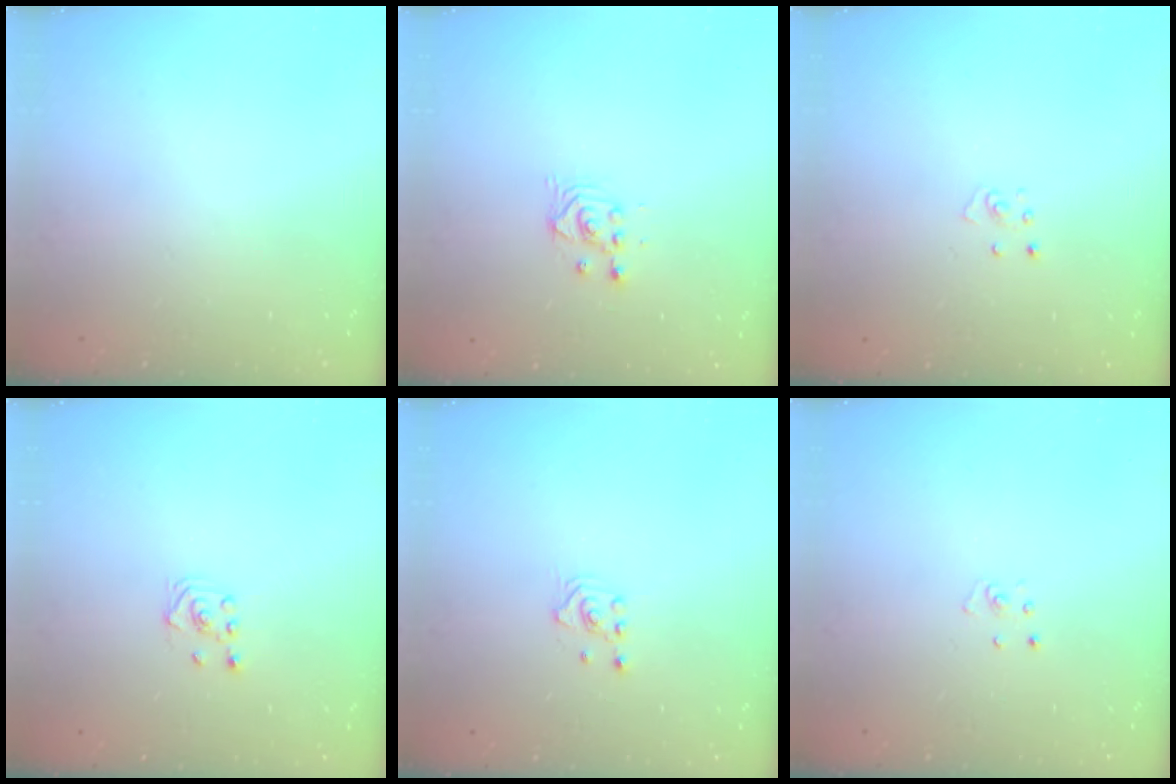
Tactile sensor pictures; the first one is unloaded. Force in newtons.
{"total": 2.5, "press": 2.5, "slide": 0.2}
{"total": 3.3, "press": 3.3, "slide": 0.3}
{"total": 2.3, "press": 2.2, "slide": 0.7}
{"total": 1.6, "press": 1.5, "slide": 0.2}
{"total": 2.3, "press": 2.3, "slide": 0.2}